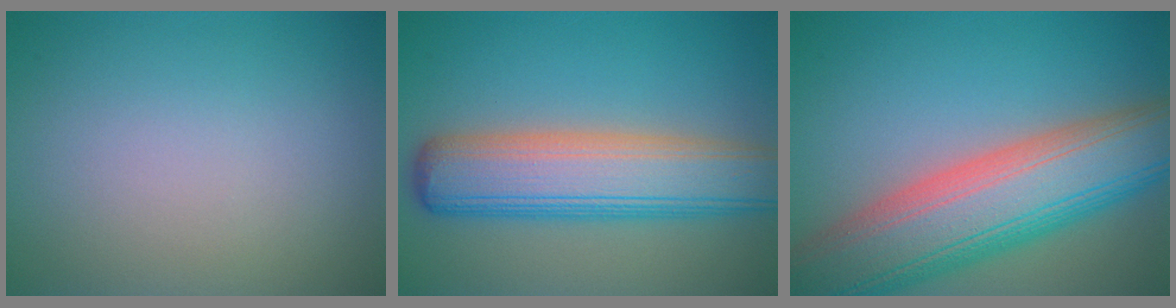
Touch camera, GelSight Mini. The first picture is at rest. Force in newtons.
{"total": 8.8, "press": 8.8, "slide": 0.4}
{"total": 12.5, "press": 12.4, "slide": 0.6}